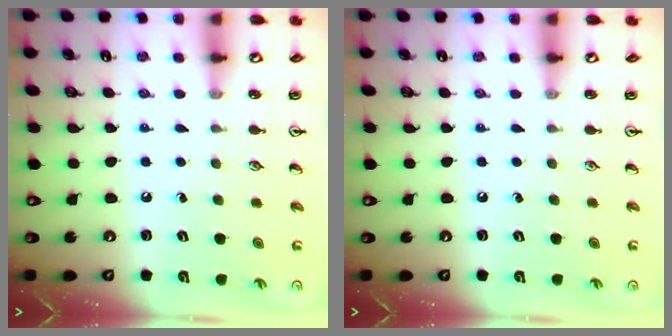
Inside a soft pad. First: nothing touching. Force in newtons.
{"total": 0.0}